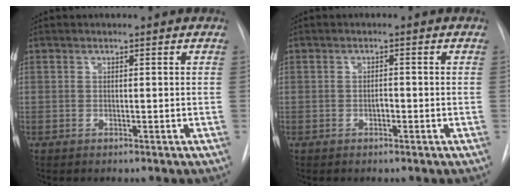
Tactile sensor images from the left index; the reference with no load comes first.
{"total": 1.0, "force": [-0.4, 0.5, 0.7], "torque": [-0.012, 0.003, -0.008]}